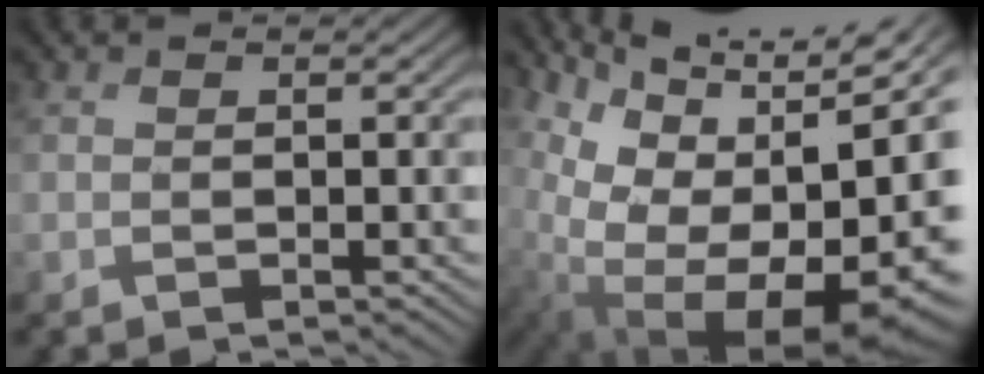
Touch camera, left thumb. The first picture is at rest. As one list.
[{"total": 15.0, "force": [3.1, 8.6, 12.0], "torque": [-0.180, -0.007, 0.107]}]